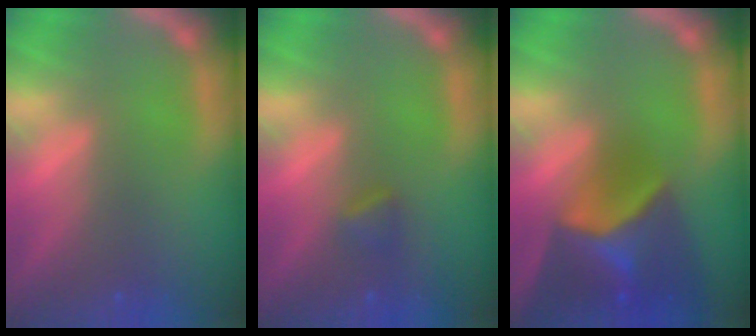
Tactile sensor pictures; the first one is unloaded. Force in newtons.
{"total": 1.4}
{"total": 8.9}